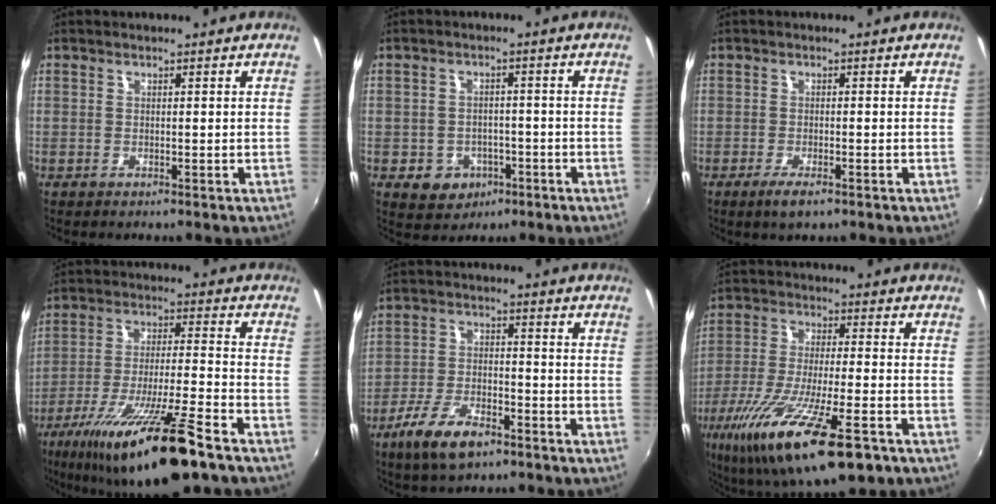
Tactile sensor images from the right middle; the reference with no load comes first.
{"total": 6.3, "force": [-2.6, 5.4, 2.1], "torque": [-0.059, 0.009, -0.024]}
{"total": 3.2, "force": [-2.0, 0.8, 2.4], "torque": [-0.052, -0.011, -0.037]}
{"total": 20.3, "force": [-13.8, 1.9, 14.8], "torque": [-0.271, -0.041, -0.229]}
{"total": 9.9, "force": [-6.5, 3.7, 6.5], "torque": [-0.147, -0.009, -0.121]}
{"total": 23.1, "force": [-12.9, 5.2, 18.5], "torque": [-0.354, -0.071, -0.222]}